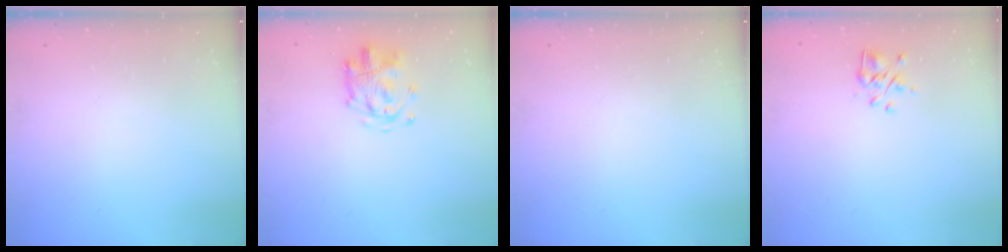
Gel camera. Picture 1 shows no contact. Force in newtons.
{"total": 3.8, "press": 3.8, "slide": 0.4}
{"total": 0.0}
{"total": 2.9, "press": 2.7, "slide": 1.1}